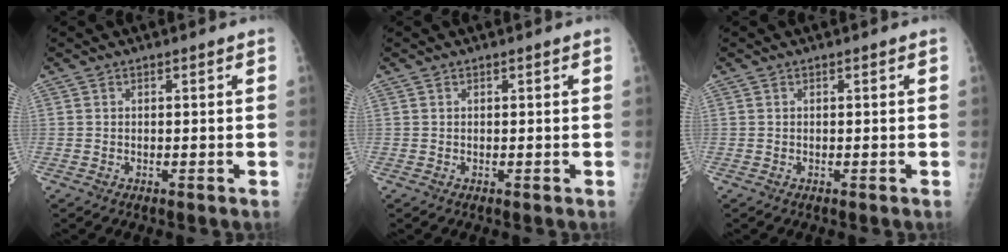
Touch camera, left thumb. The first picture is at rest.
{"total": 0.0}
{"total": 0.0}